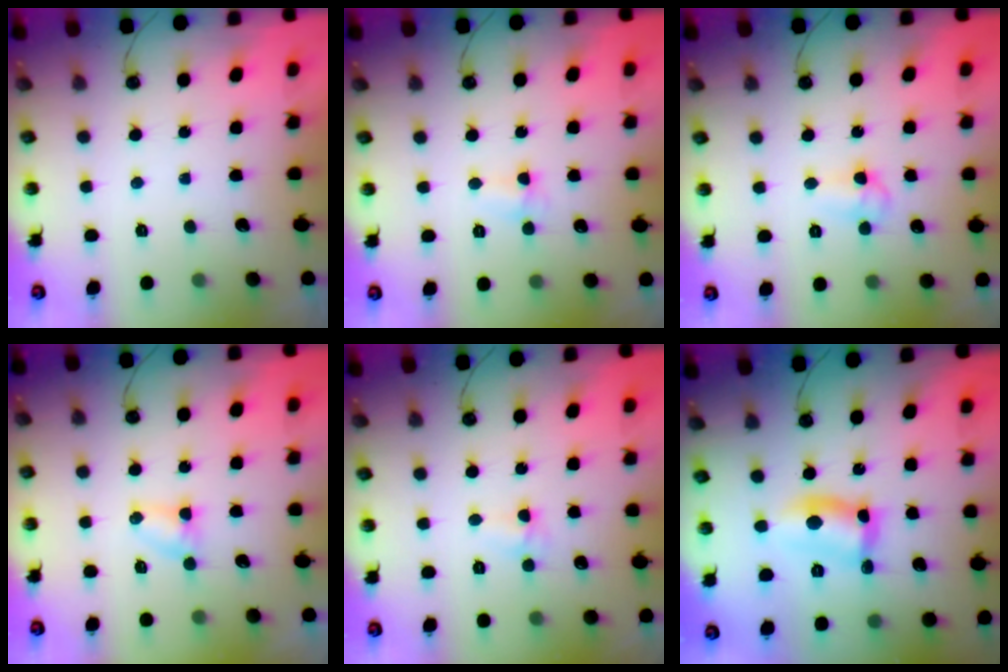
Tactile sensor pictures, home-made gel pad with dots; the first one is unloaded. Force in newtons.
{"total": 3.9, "press": 3.8, "slide": 0.6}
{"total": 4.7, "press": 4.5, "slide": 1.1}
{"total": 3.6, "press": 3.6, "slide": 0.4}
{"total": 4.7, "press": 4.7, "slide": 0.5}
{"total": 8.1, "press": 8.1, "slide": 0.6}